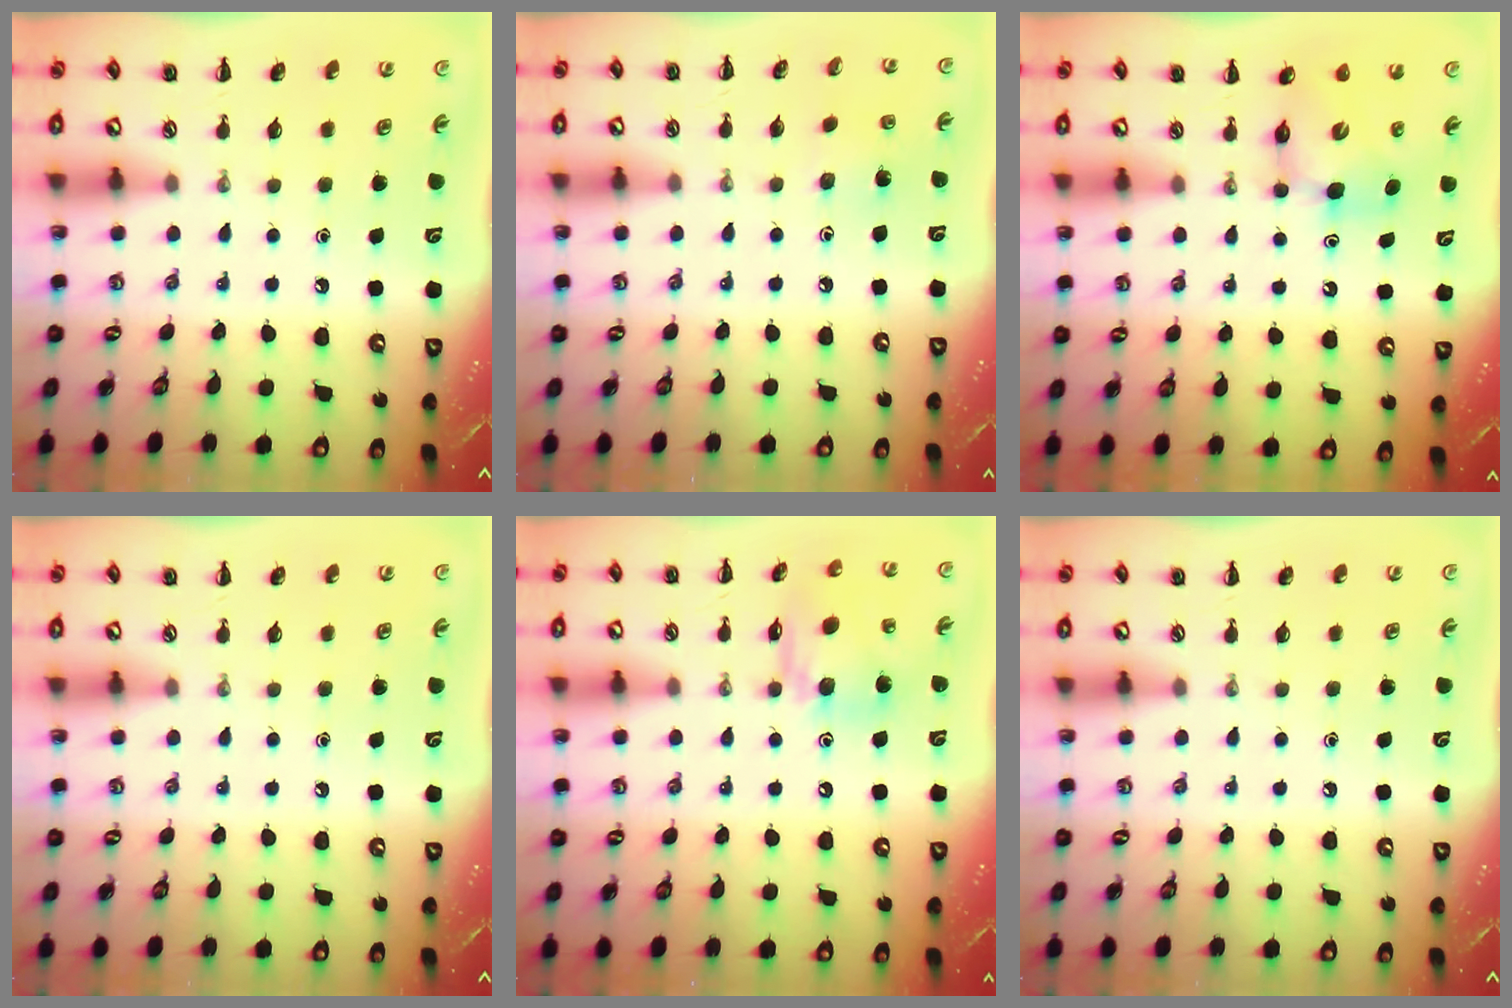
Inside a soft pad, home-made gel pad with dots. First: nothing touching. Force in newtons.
{"total": 2.4, "press": 2.4, "slide": 0.6}
{"total": 6.9, "press": 6.8, "slide": 1.0}
{"total": 0.0}
{"total": 13.9, "press": 13.6, "slide": 3.0}
{"total": 0.0}